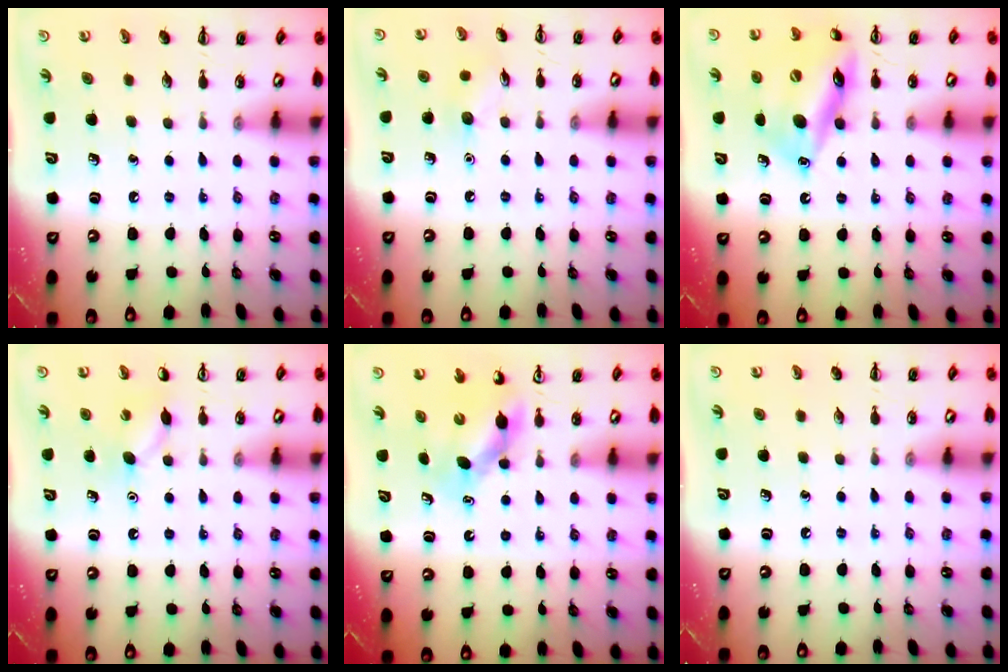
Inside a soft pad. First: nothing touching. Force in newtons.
{"total": 6.3, "press": 6.2, "slide": 1.5}
{"total": 15.5, "press": 15.3, "slide": 2.5}
{"total": 5.8, "press": 5.6, "slide": 1.7}
{"total": 4.6, "press": 4.6, "slide": 0.4}
{"total": 0.0}